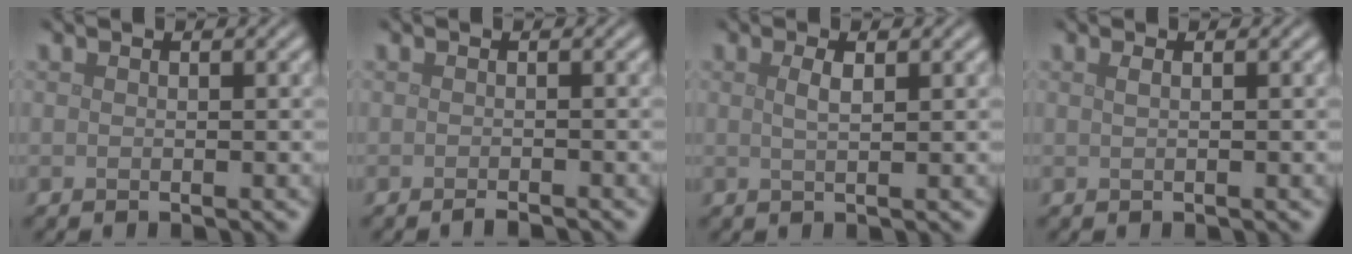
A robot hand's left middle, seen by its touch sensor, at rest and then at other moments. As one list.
[{"total": 0.8, "force": [-0.6, 0.0, 0.4], "torque": [-0.005, 0.000, -0.012]}, {"total": 1.6, "force": [0.7, 0.5, 1.4], "torque": [-0.023, 0.003, 0.009]}, {"total": 0.9, "force": [0.3, 0.4, 0.7], "torque": [-0.009, -0.001, -0.001]}]